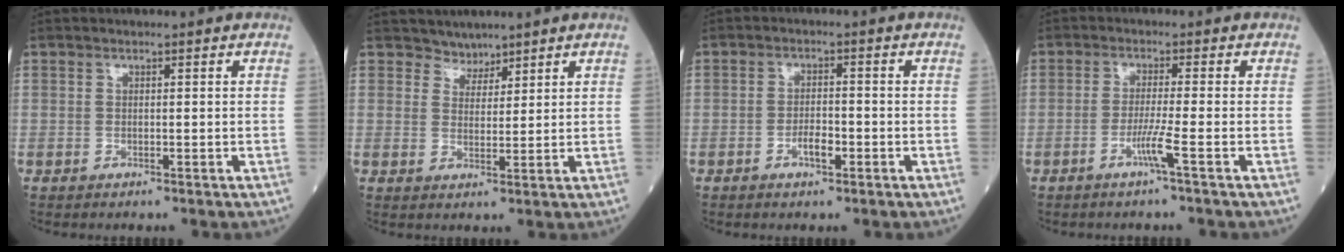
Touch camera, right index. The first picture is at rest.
{"total": 2.5, "force": [2.3, 1.0, -0.4], "torque": [0.013, -0.001, 0.038]}
{"total": 2.9, "force": [-1.4, 1.0, 2.4], "torque": [-0.042, 0.004, -0.024]}
{"total": 3.4, "force": [-1.7, -1.1, 2.7], "torque": [-0.059, -0.007, -0.038]}